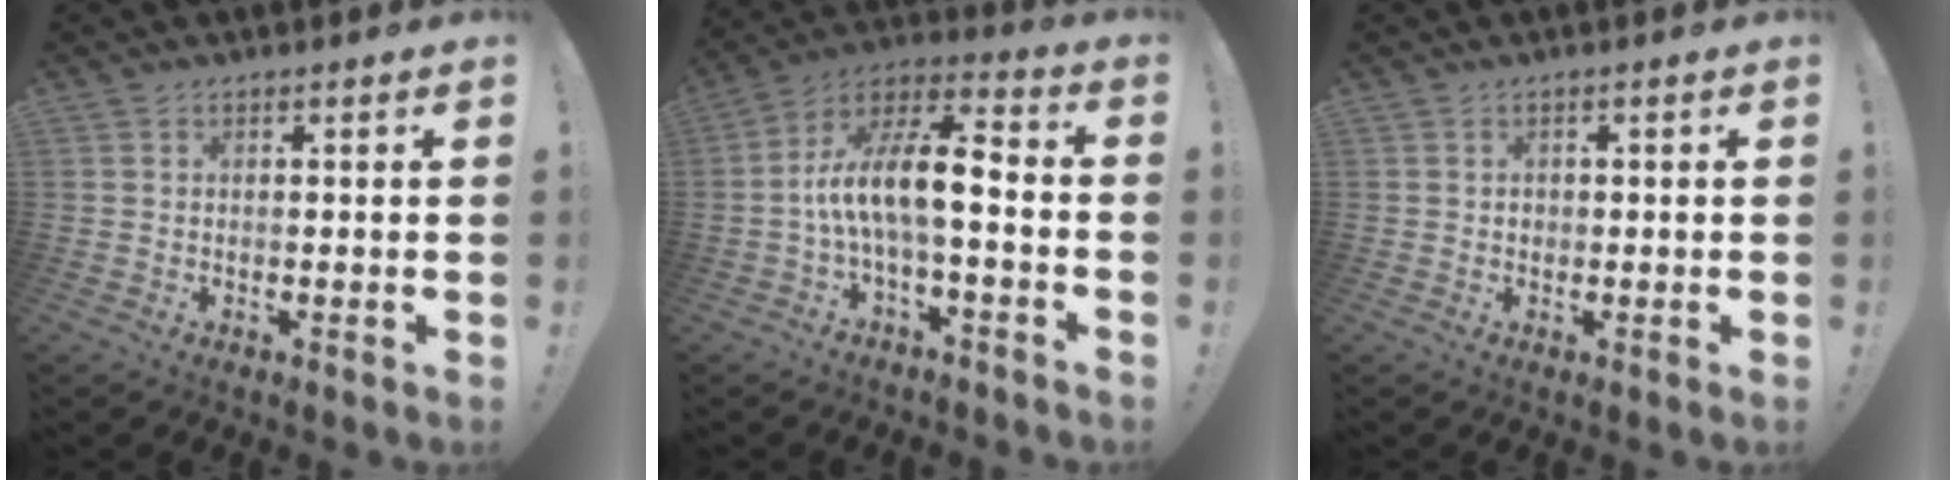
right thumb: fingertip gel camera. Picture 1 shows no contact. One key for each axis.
{"total": 14.0, "fx": -1.5, "fy": 4.9, "fz": 13.1, "tx": -0.245, "ty": 0.010, "tz": -0.026}
{"total": 1.0, "fx": 0.3, "fy": 0.9, "fz": 0.2, "tx": 0.001, "ty": 0.001, "tz": 0.004}